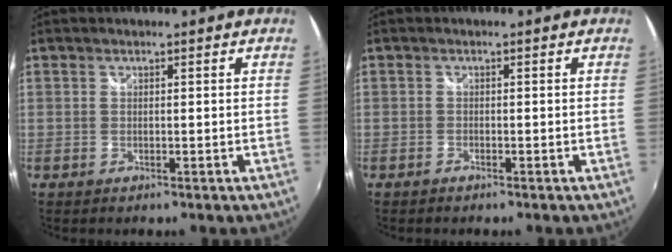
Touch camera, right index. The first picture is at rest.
{"total": 0.8, "force": [-0.7, 0.3, 0.1], "torque": [-0.006, -0.002, -0.015]}